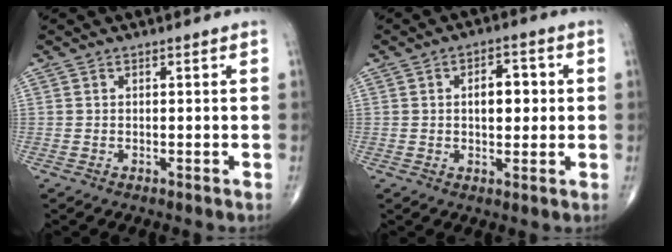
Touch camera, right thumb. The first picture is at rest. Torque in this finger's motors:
{"motor_torque": [0.31, 1.73, 0.72, 0.03, 0.04]}